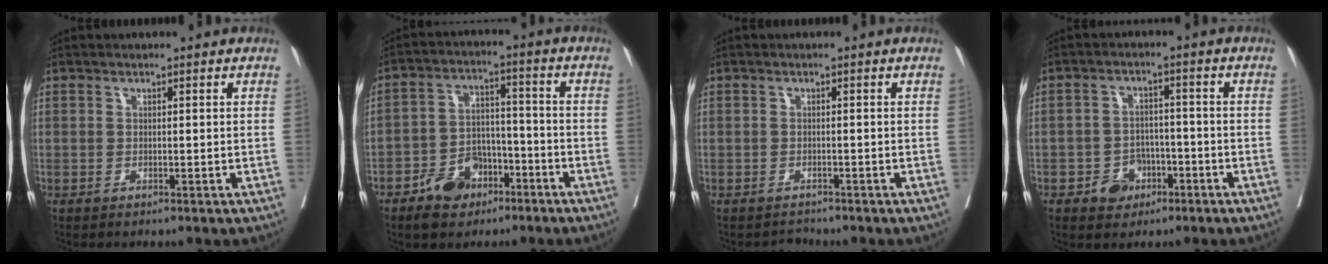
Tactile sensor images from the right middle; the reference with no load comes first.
{"total": 8.0, "force": [-5.1, 5.1, 3.6], "torque": [-0.069, 0.018, -0.084]}
{"total": 1.2, "force": [-1.1, 0.2, -0.6], "torque": [0.005, -0.006, -0.017]}
{"total": 4.7, "force": [-2.4, 3.7, 1.6], "torque": [-0.020, 0.011, -0.033]}